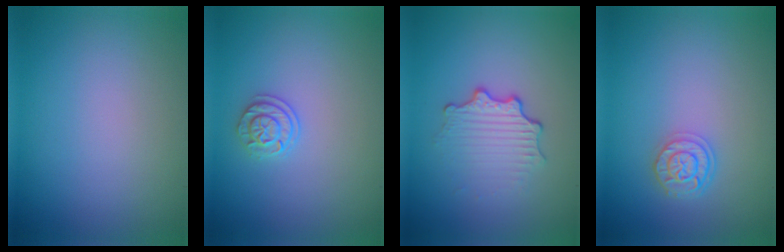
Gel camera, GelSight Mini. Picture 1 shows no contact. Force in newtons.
{"total": 1.9, "press": 1.7, "slide": 0.8}
{"total": 3.4, "press": 2.4, "slide": 2.5}
{"total": 2.3, "press": 1.9, "slide": 1.3}